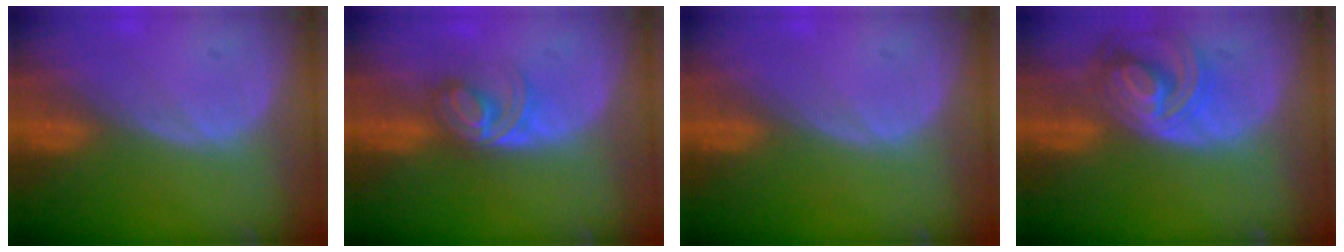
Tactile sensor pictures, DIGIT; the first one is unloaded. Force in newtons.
{"total": 5.7, "press": 4.9, "slide": 2.9}
{"total": 0.0}
{"total": 8.3, "press": 7.1, "slide": 4.2}